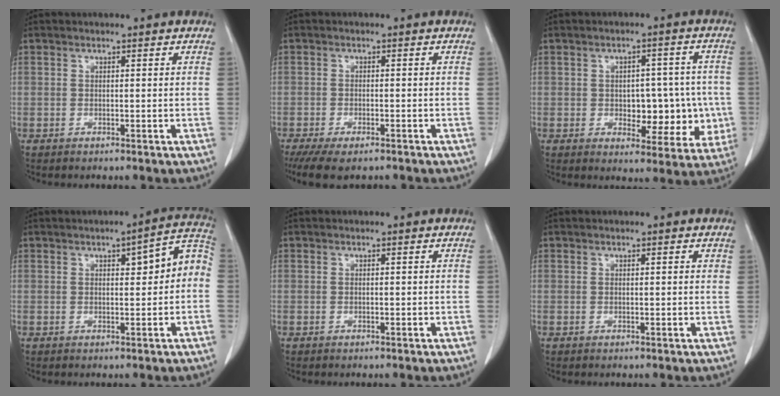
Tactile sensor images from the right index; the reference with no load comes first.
{"total": 8.6, "force": [-6.4, 2.9, 4.8], "torque": [-0.081, -0.012, -0.100]}
{"total": 11.3, "force": [-1.4, 6.6, 9.1], "torque": [-0.110, 0.027, 0.001]}
{"total": 7.9, "force": [0.8, 2.5, 7.5], "torque": [-0.096, 0.036, 0.010]}
{"total": 0.0}
{"total": 1.2, "force": [0.5, 0.5, 1.0], "torque": [-0.019, 0.005, 0.006]}